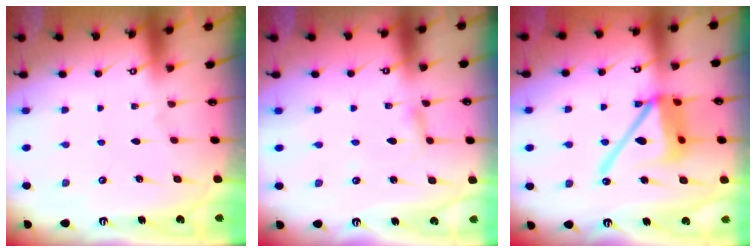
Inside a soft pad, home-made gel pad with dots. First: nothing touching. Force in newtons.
{"total": 2.1, "press": 2.1, "slide": 0.1}
{"total": 16.5, "press": 16.4, "slide": 2.0}